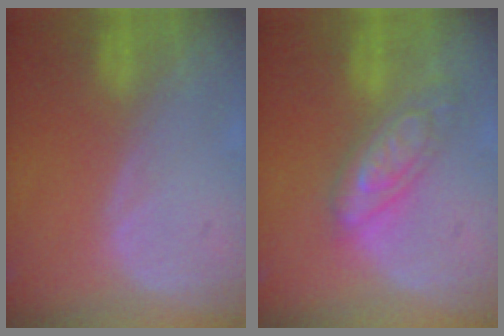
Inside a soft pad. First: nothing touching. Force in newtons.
{"total": 7.1, "press": 7.1, "slide": 0.4}